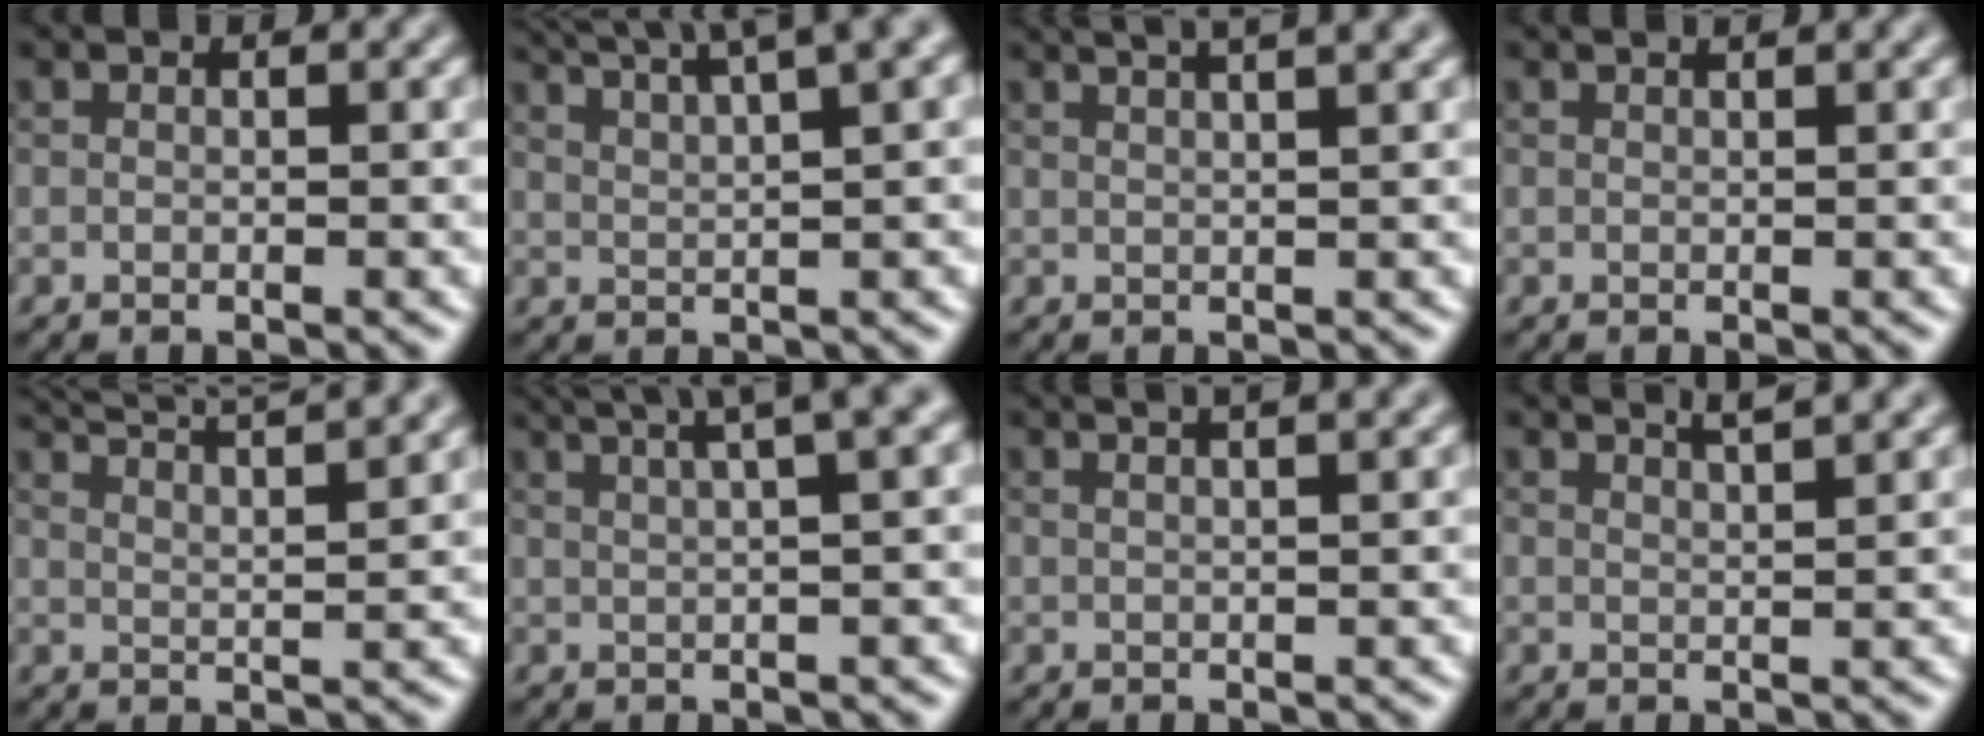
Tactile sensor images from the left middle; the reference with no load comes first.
{"total": 9.0, "force": [6.4, 2.5, 5.8], "torque": [-0.069, 0.048, 0.067]}
{"total": 7.9, "force": [4.9, 3.3, 5.3], "torque": [-0.026, 0.060, 0.027]}
{"total": 1.2, "force": [0.9, 0.4, 0.7], "torque": [-0.005, -0.002, 0.003]}
{"total": 9.3, "force": [7.4, 2.5, 5.0], "torque": [-0.049, 0.037, 0.068]}
{"total": 8.1, "force": [4.9, 2.6, 5.9], "torque": [-0.059, 0.056, 0.041]}
{"total": 6.2, "force": [3.7, 2.8, 4.2], "torque": [-0.015, 0.053, 0.012]}
{"total": 2.9, "force": [2.3, 0.7, 1.7], "torque": [0.003, 0.014, 0.007]}